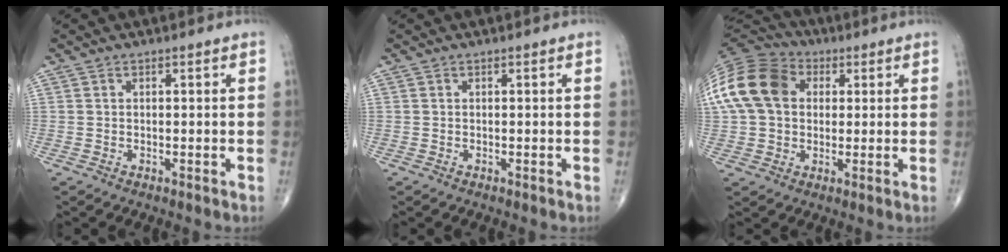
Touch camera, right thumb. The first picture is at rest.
{"total": 0.0}
{"total": 17.2, "force": [3.4, 12.9, 10.9], "torque": [-0.218, 0.029, 0.052]}